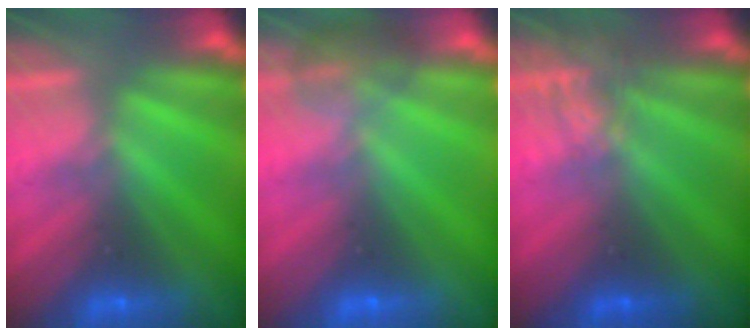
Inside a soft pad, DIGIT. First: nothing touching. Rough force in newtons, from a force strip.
{"total": 3.8}
{"total": 3.6}